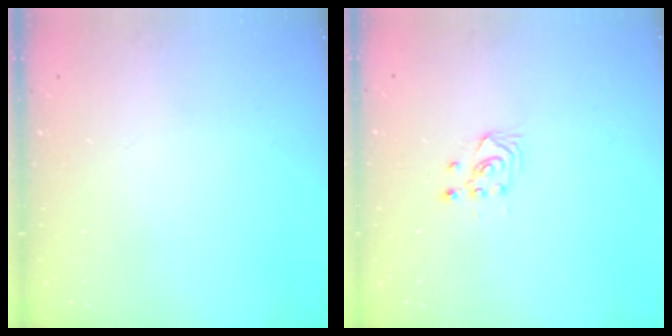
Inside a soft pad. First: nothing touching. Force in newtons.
{"total": 2.6, "press": 2.6, "slide": 0.3}